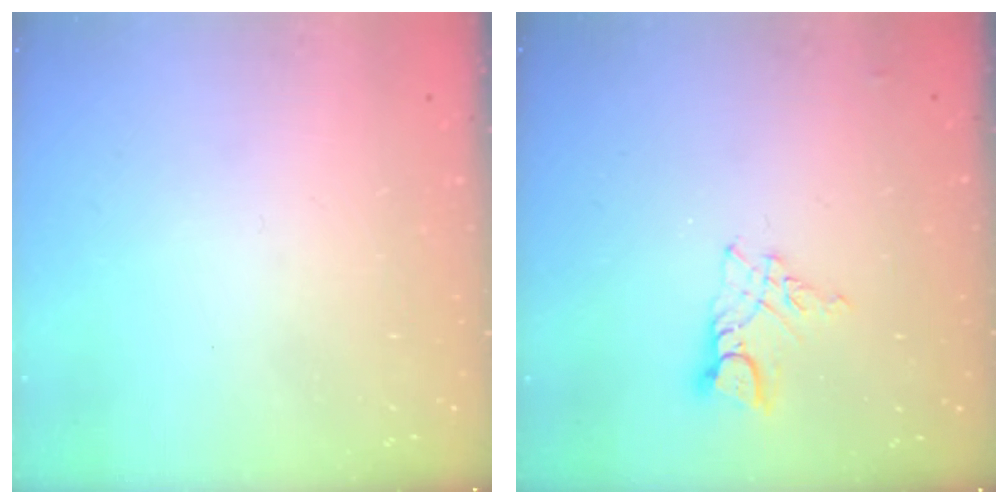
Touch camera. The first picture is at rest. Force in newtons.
{"total": 7.3, "press": 7.3, "slide": 0.5}